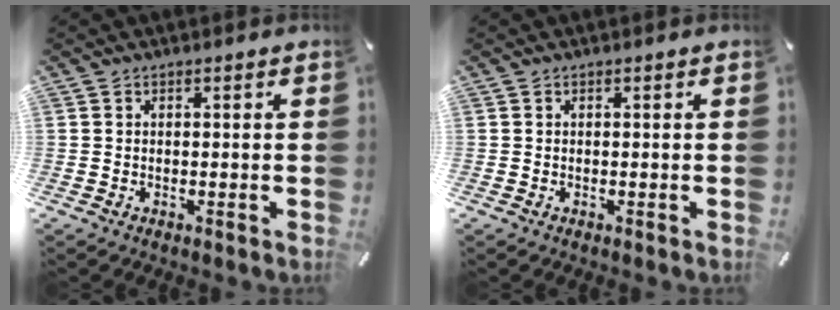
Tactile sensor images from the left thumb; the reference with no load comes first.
{"total": 0.0}